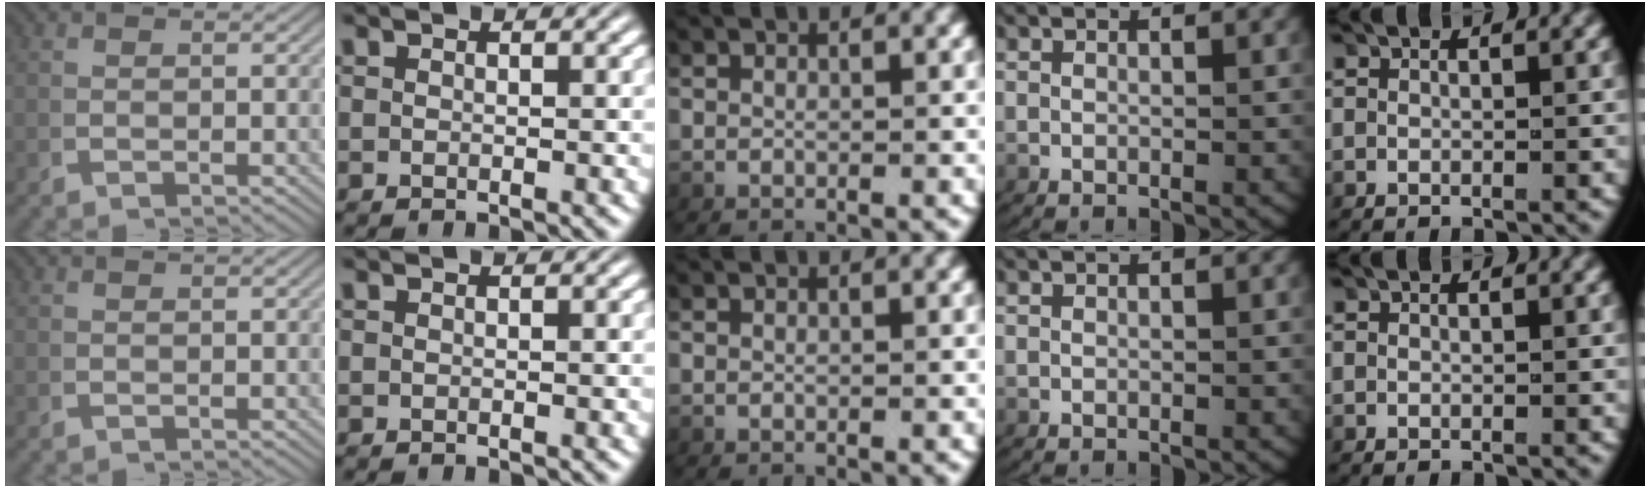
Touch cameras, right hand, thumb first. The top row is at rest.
{}